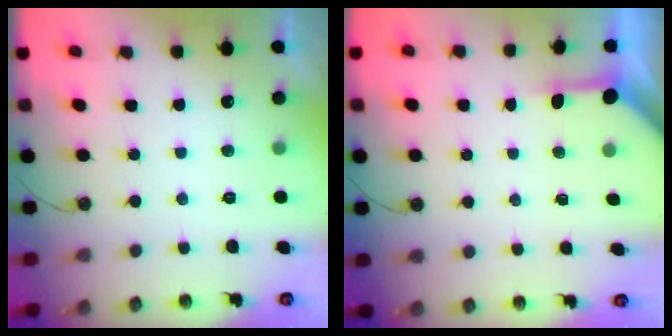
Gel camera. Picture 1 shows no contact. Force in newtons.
{"total": 3.5, "press": 3.4, "slide": 0.3}